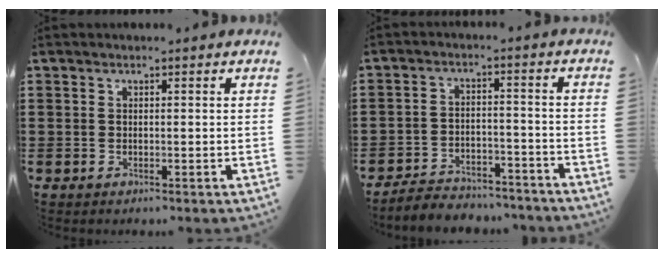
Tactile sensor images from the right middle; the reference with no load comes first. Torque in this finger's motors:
{"motor_torque": [1.62, -0.52, 0.21, 0.03]}